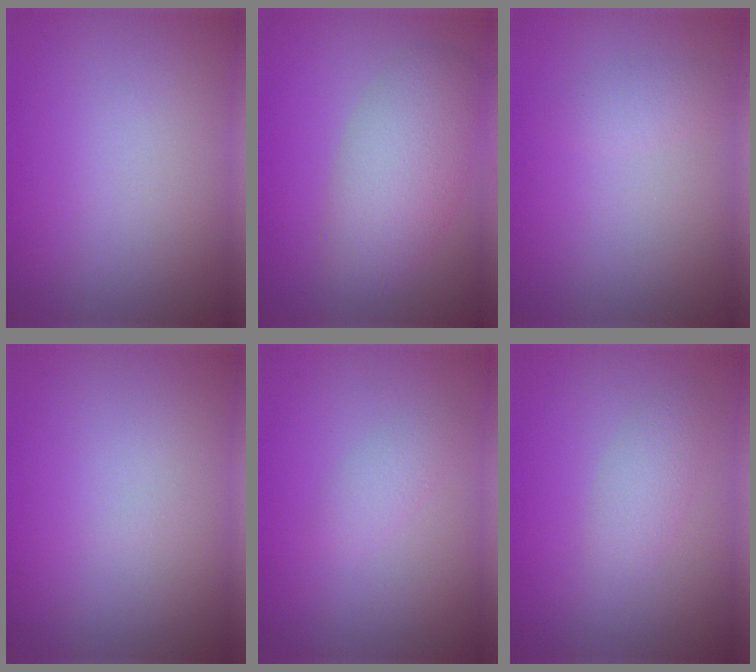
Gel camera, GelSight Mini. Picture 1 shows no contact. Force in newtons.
{"total": 5.5, "press": 5.5, "slide": 0.1}
{"total": 1.2, "press": 1.2, "slide": 0.0}
{"total": 0.0}
{"total": 1.3, "press": 1.3, "slide": 0.0}
{"total": 1.8, "press": 1.8, "slide": 0.1}